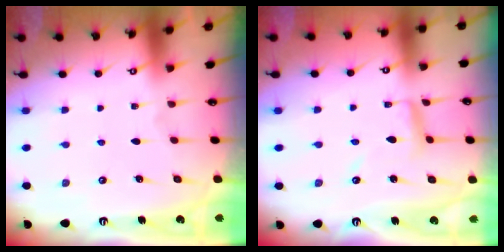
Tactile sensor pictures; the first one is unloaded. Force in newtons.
{"total": 6.7, "press": 6.7, "slide": 0.3}